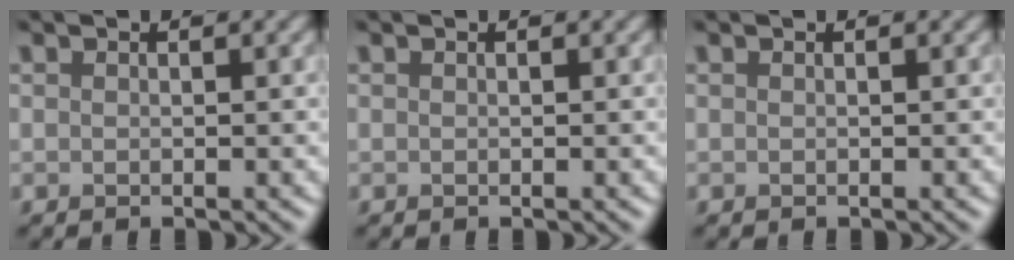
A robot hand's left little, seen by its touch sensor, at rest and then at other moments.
{"total": 0.0}
{"total": 0.0}